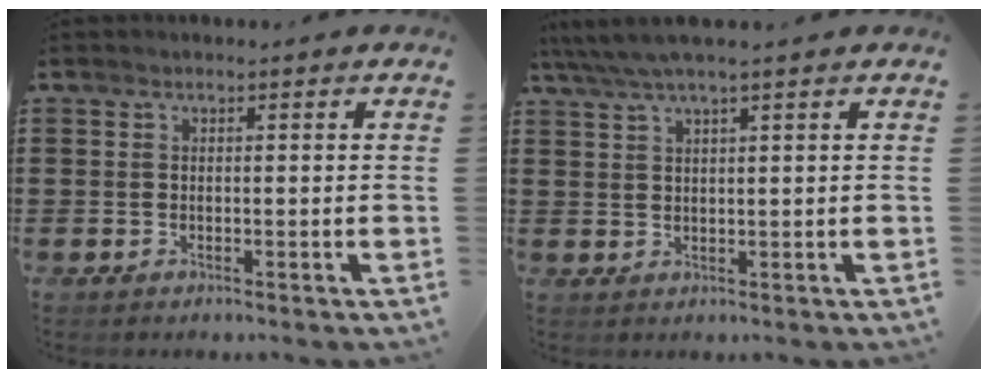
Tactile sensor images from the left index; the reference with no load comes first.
{"total": 3.1, "force": [2.2, 0.0, 2.2], "torque": [-0.047, 0.001, 0.039]}